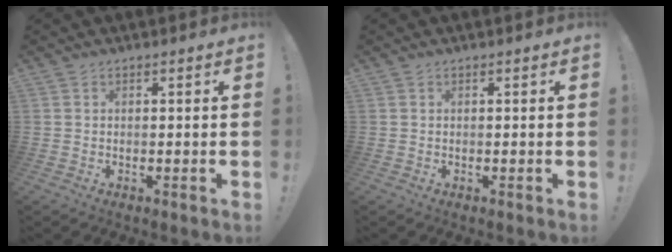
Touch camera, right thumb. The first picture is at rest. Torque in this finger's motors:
{"motor_torque": [0.01, 0.01, 0.00, 0.00, 0.04]}